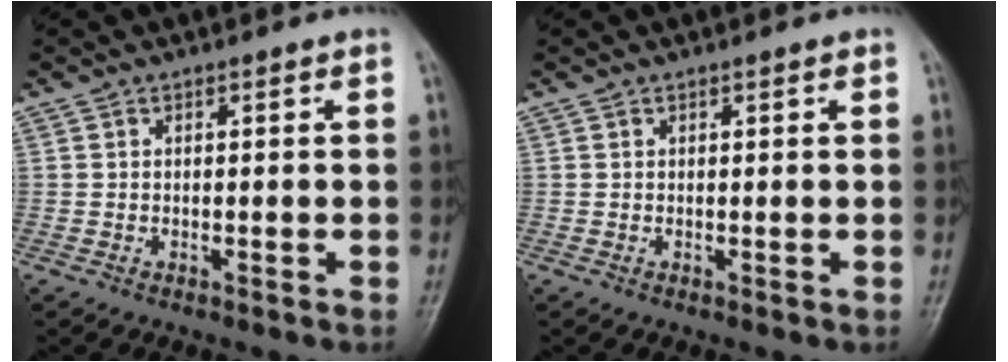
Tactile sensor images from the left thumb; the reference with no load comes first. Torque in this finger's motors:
{"motor_torque": [-0.20, -0.10, -0.15, -0.10, -0.02]}